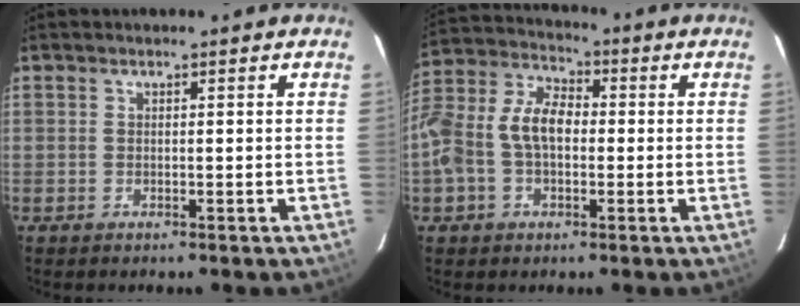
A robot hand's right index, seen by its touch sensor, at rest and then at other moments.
{"total": 12.3, "force": [-1.4, 7.7, 9.5], "torque": [-0.201, 0.022, -0.030]}